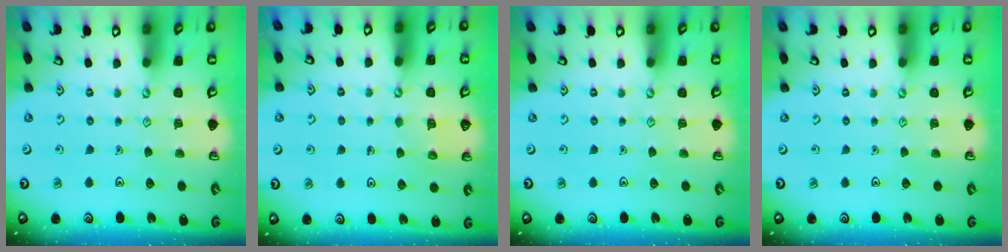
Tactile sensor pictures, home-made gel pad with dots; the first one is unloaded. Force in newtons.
{"total": 3.8, "press": 3.8, "slide": 0.4}
{"total": 0.0}
{"total": 0.0}